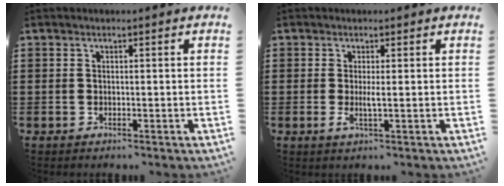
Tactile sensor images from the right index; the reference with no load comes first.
{"total": 2.3, "force": [-0.1, 0.0, 2.3], "torque": [-0.050, -0.009, -0.004]}